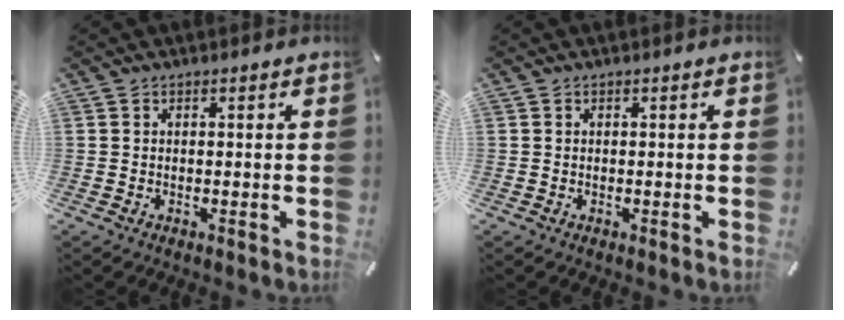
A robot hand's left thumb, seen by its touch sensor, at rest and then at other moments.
{"total": 0.0}